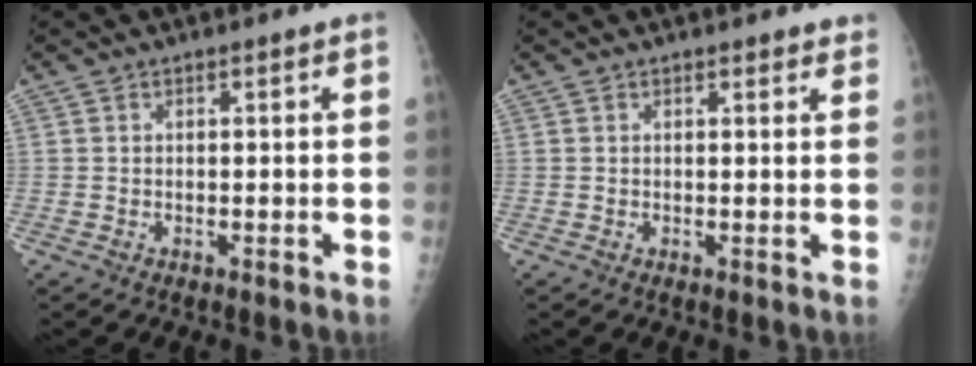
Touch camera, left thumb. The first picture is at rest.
{"total": 1.7, "force": [1.5, 0.7, 0.6], "torque": [0.007, -0.002, 0.014]}